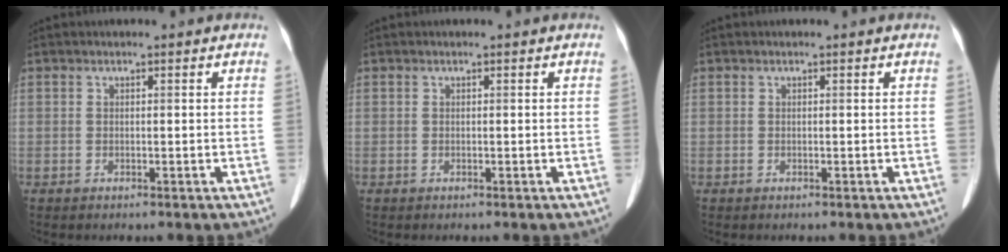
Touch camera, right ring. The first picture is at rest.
{"total": 0.0}
{"total": 0.0}